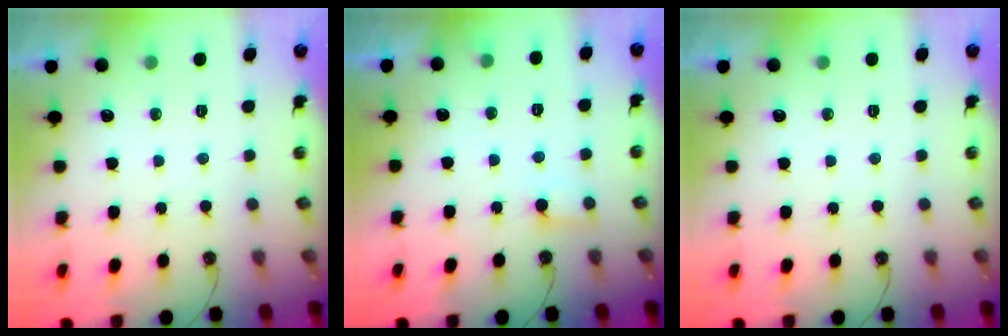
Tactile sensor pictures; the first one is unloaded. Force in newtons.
{"total": 5.8, "press": 5.8, "slide": 0.5}
{"total": 0.0}